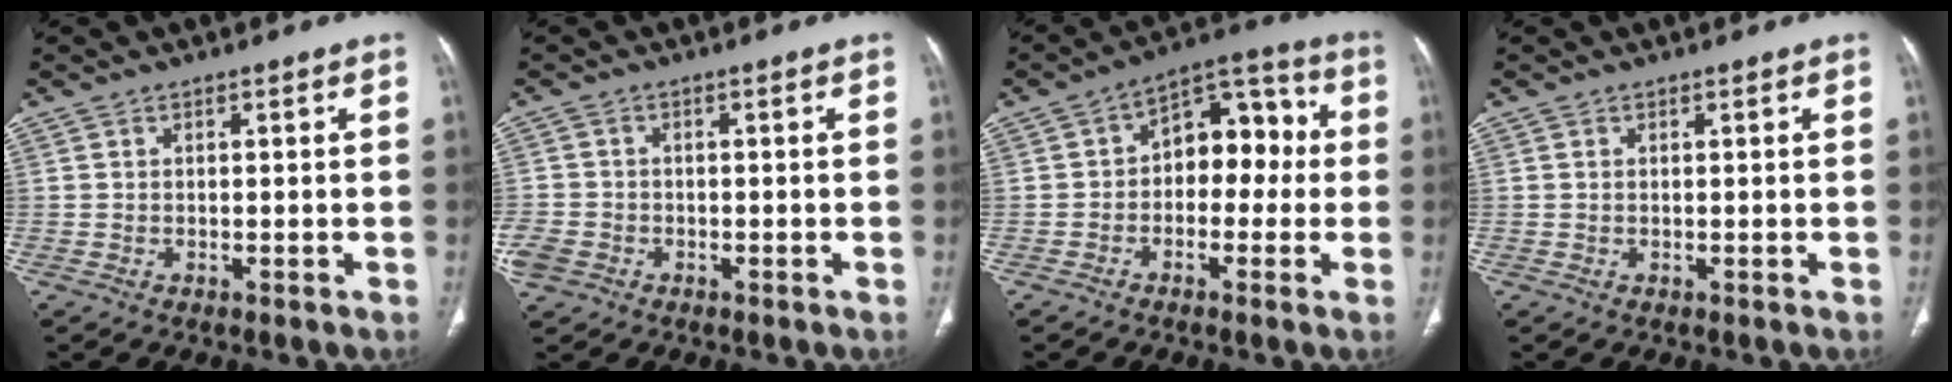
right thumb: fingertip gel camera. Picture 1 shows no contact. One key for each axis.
{"total": 4.9, "fx": -2.2, "fy": 3.9, "fz": 2.0, "tx": -0.052, "ty": 0.012, "tz": -0.037}
{"total": 11.4, "fx": -0.1, "fy": 7.5, "fz": 8.6, "tx": -0.074, "ty": 0.045, "tz": -0.018}
{"total": 0.0}